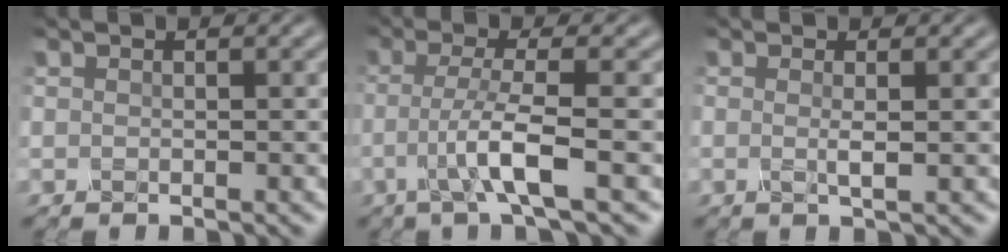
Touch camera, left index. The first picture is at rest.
{"total": 4.3, "force": [-1.2, 0.6, 4.1], "torque": [-0.074, -0.002, -0.031]}
{"total": 1.2, "force": [-0.1, 0.2, 1.2], "torque": [-0.021, -0.004, -0.004]}